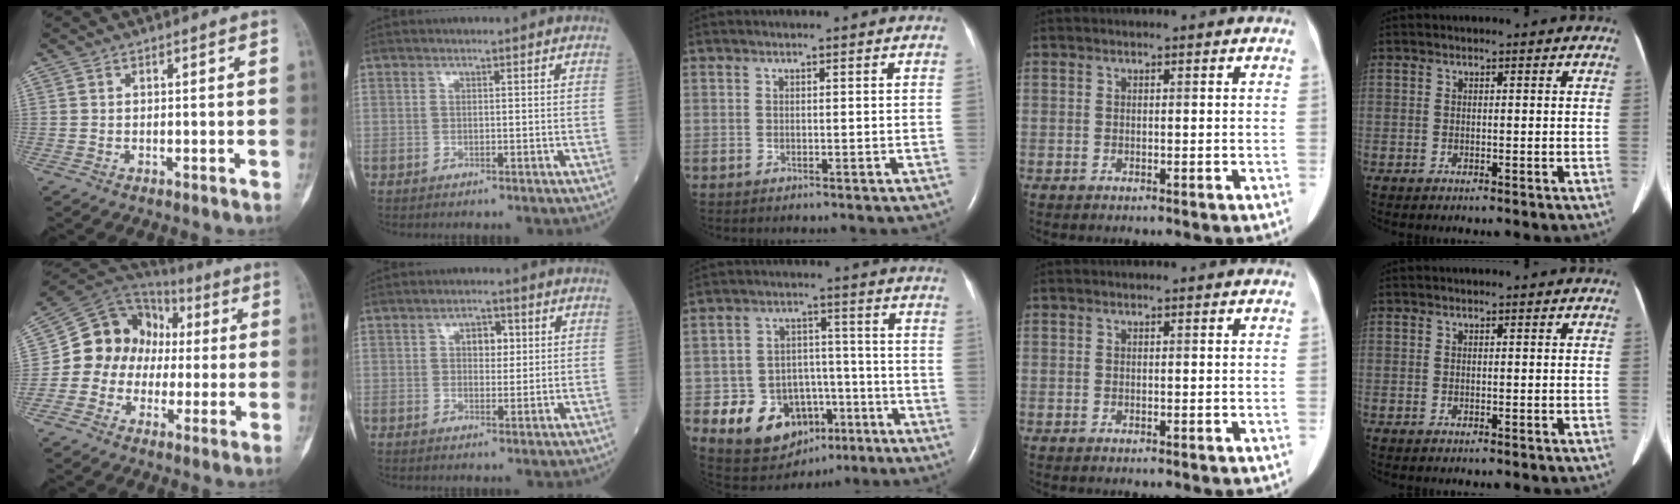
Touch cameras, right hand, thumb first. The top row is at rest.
{"thumb": {"total": 14.6, "force": [-0.3, 12.8, 7.0], "torque": [-0.086, 0.048, -0.011]}, "index": {"total": 3.4, "force": [0.9, 2.0, 2.6], "torque": [-0.036, 0.008, 0.013]}, "middle": {"total": 11.9, "force": [-5.2, 9.3, 5.3], "torque": [-0.088, 0.030, -0.067]}}